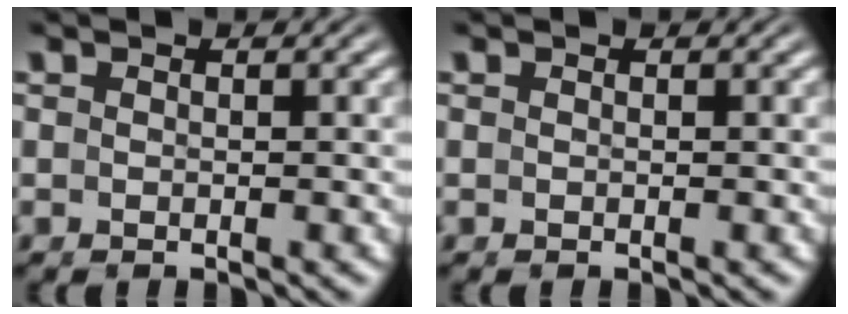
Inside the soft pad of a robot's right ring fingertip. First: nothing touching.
{"total": 0.0}